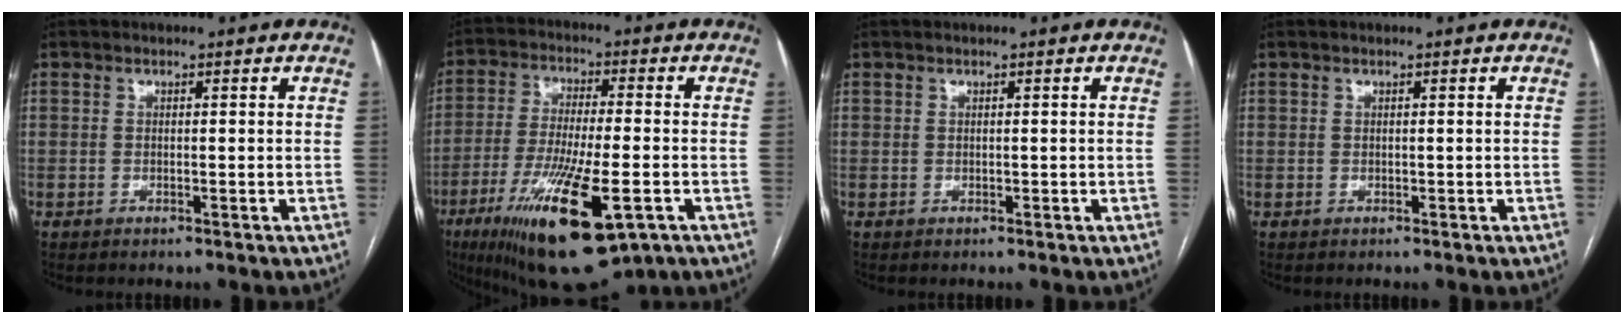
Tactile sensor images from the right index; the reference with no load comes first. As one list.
[{"total": 19.3, "force": [-9.0, 4.0, 16.6], "torque": [-0.296, -0.040, -0.142]}, {"total": 0.0}, {"total": 0.0}]